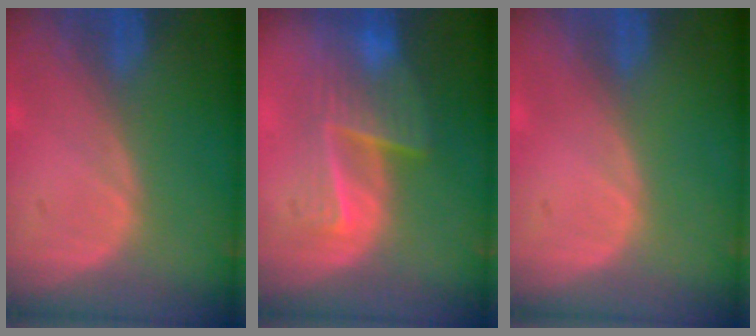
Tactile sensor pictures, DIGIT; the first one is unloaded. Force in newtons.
{"total": 6.6, "press": 6.5, "slide": 1.0}
{"total": 0.0}